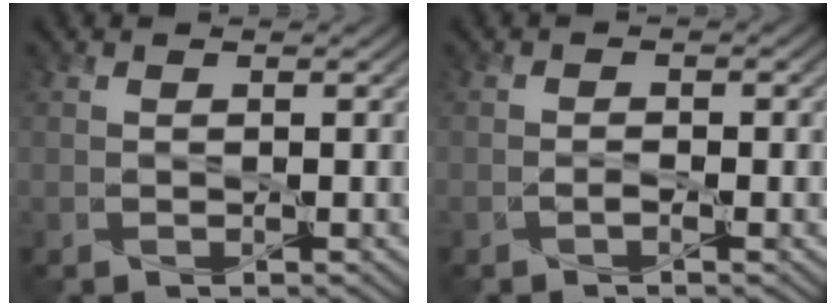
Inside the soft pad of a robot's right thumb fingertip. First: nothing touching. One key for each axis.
{"total": 1.1, "fx": -0.8, "fy": 0.1, "fz": 0.6, "tx": -0.013, "ty": 0.004, "tz": -0.015}